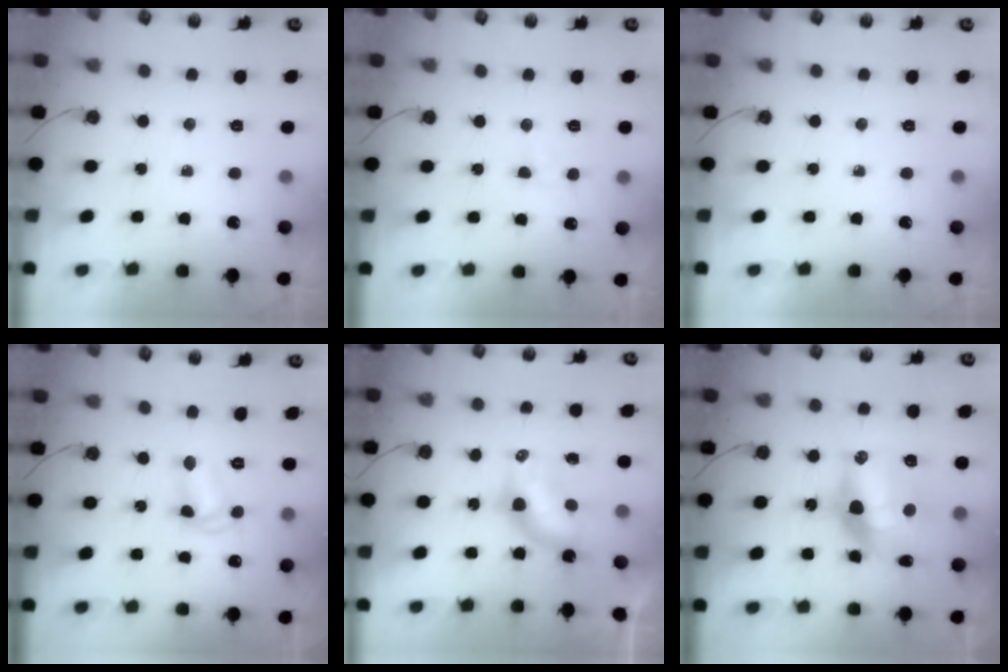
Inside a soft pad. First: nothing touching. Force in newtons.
{"total": 2.9, "press": 2.9, "slide": 0.4}
{"total": 0.0}
{"total": 7.5, "press": 7.5, "slide": 0.5}
{"total": 6.7, "press": 6.7, "slide": 0.3}
{"total": 15.5, "press": 15.4, "slide": 1.4}